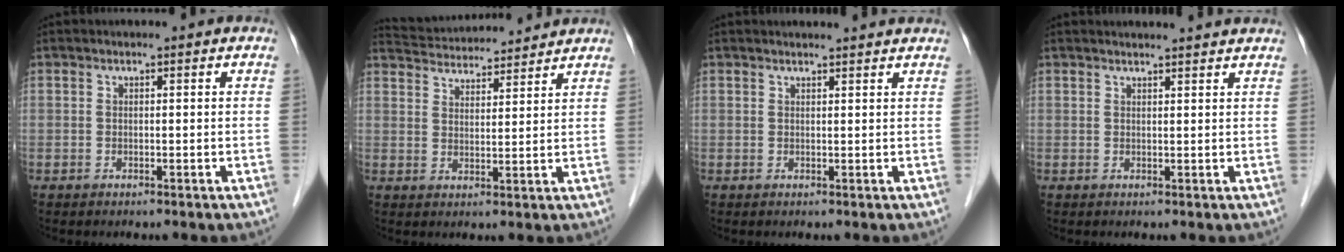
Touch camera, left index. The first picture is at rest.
{"total": 11.6, "force": [11.2, 1.3, 2.7], "torque": [-0.054, 0.029, 0.172]}
{"total": 4.7, "force": [4.6, 0.0, 1.1], "torque": [-0.015, 0.014, 0.046]}
{"total": 6.2, "force": [5.9, -0.1, 1.7], "torque": [-0.019, 0.016, 0.058]}